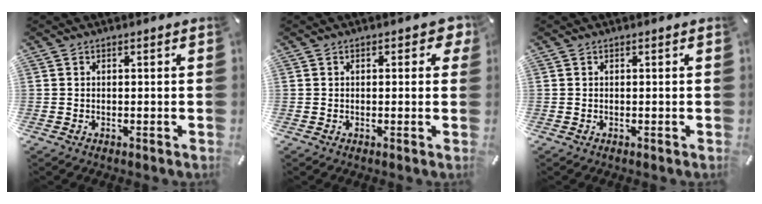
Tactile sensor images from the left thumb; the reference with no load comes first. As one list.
[{"total": 2.9, "force": [0.6, 1.6, 2.3], "torque": [-0.031, 0.002, 0.005]}, {"total": 0.0}]